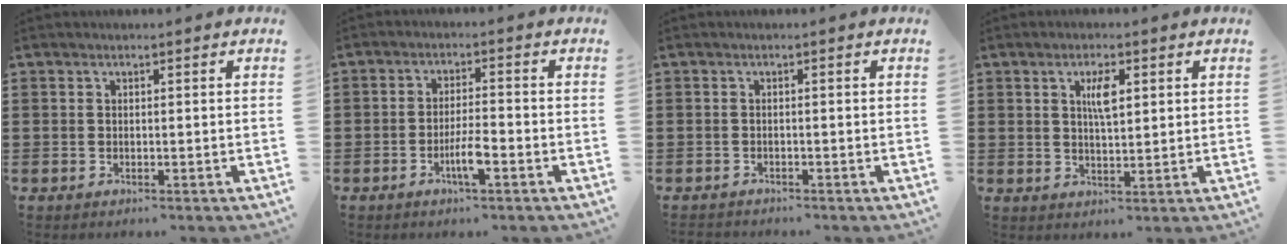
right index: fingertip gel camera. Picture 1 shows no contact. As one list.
[{"total": 4.5, "force": [-2.1, 0.9, 3.9], "torque": [-0.079, -0.003, -0.040]}, {"total": 0.8, "force": [-0.8, 0.1, 0.0], "torque": [-0.002, -0.001, -0.018]}, {"total": 3.9, "force": [1.3, 1.2, 3.5], "torque": [-0.065, 0.004, 0.018]}]